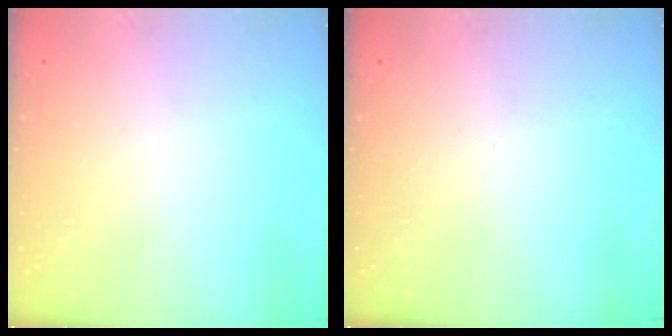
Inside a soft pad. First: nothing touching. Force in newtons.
{"total": 0.0}